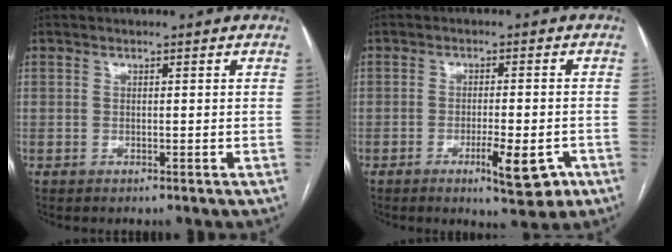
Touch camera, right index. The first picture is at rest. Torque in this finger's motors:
{"motor_torque": [-0.16, -0.02, -0.08, -0.04]}